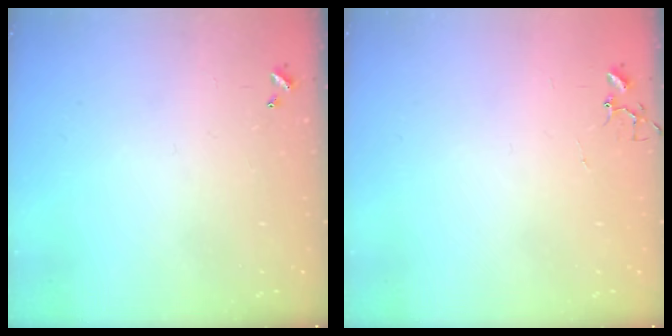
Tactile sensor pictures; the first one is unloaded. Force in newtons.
{"total": 3.7, "press": 3.7, "slide": 0.3}